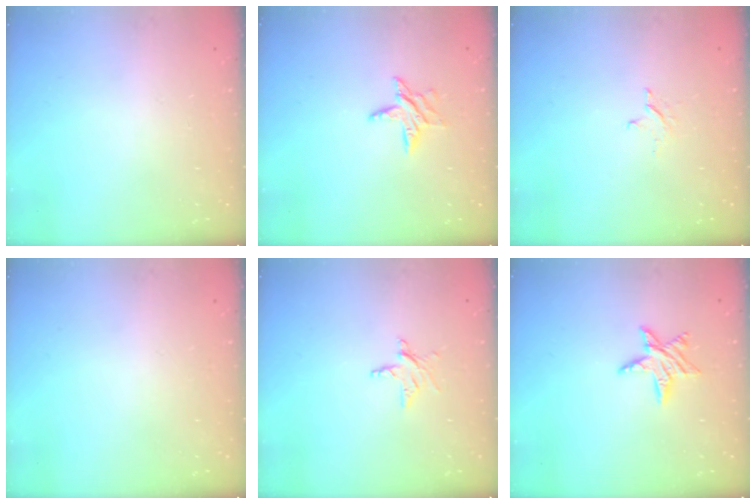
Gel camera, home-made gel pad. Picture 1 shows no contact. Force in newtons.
{"total": 6.5, "press": 6.5, "slide": 0.6}
{"total": 3.0, "press": 3.0, "slide": 0.3}
{"total": 0.0}
{"total": 3.8, "press": 3.8, "slide": 0.3}
{"total": 6.9, "press": 6.9, "slide": 0.2}